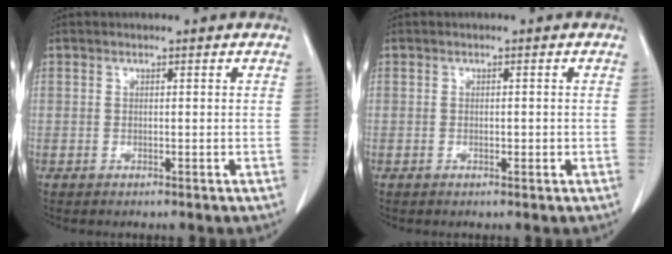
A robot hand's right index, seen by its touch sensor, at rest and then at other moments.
{"total": 0.7, "force": [-0.1, 0.4, 0.6], "torque": [-0.008, 0.001, 0.000]}